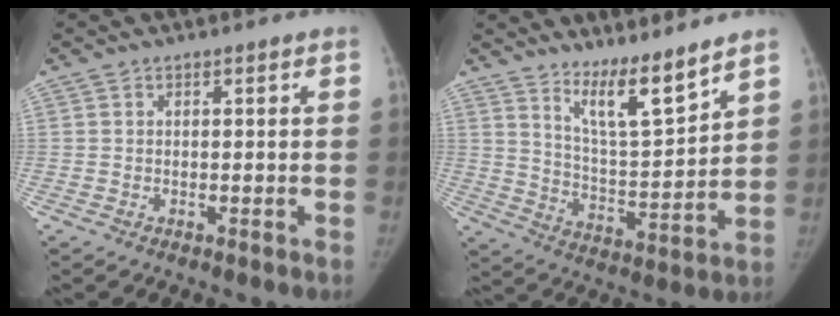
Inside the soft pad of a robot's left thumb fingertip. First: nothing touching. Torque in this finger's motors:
{"motor_torque": [0.31, 0.09, 0.92, -0.98, 0.08]}